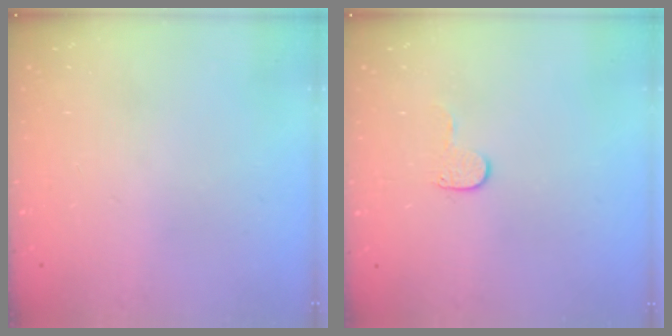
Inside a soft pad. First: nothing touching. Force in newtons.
{"total": 3.8, "press": 3.8, "slide": 0.4}